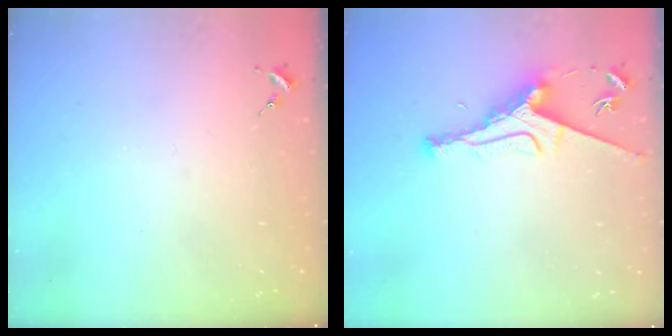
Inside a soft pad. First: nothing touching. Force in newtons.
{"total": 9.1, "press": 9.1, "slide": 0.9}